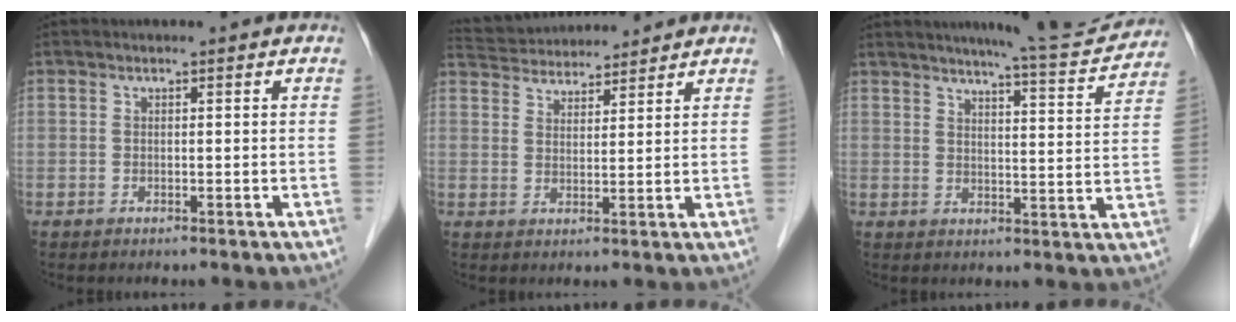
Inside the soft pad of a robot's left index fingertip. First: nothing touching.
{"total": 10.1, "force": [9.7, 1.8, 2.3], "torque": [-0.045, 0.035, 0.157]}
{"total": 11.3, "force": [10.7, 0.0, 3.6], "torque": [-0.050, -0.013, 0.131]}